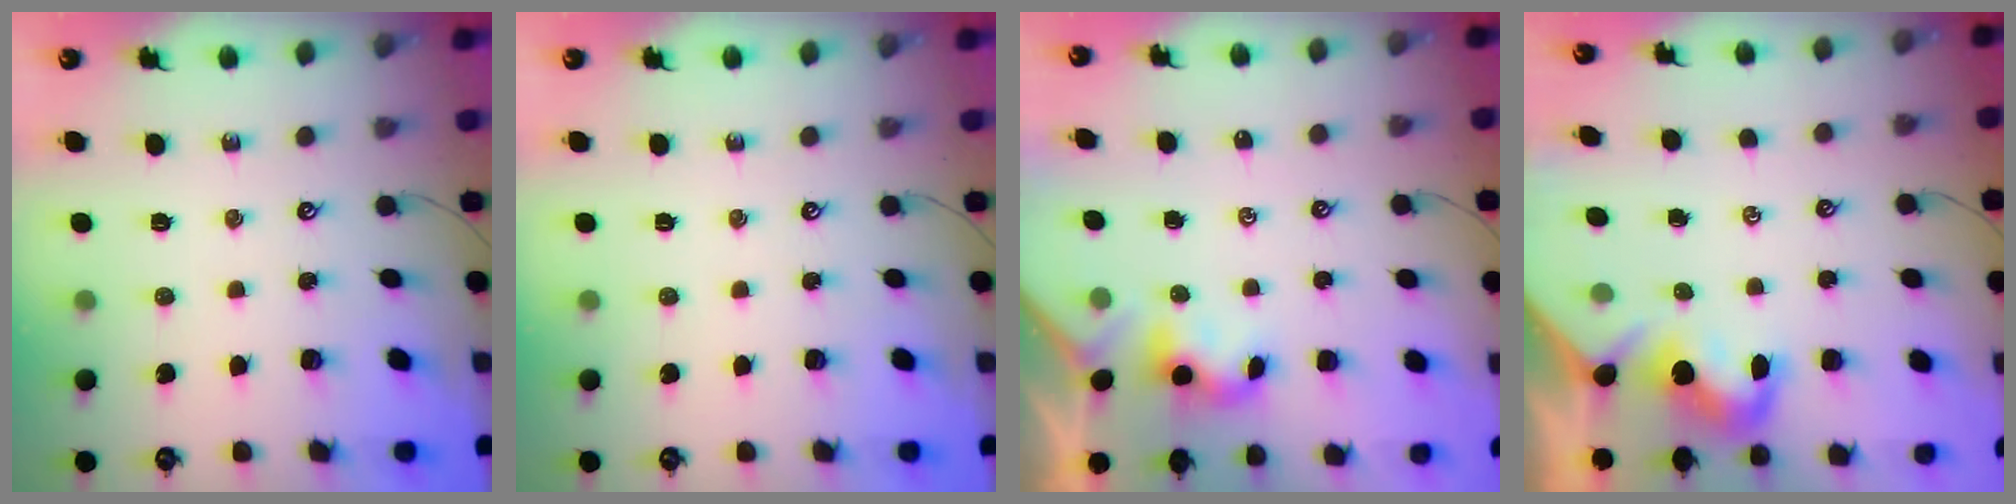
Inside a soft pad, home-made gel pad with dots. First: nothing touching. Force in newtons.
{"total": 0.0}
{"total": 1.1, "press": 1.1, "slide": 0.2}
{"total": 2.1, "press": 2.0, "slide": 0.5}